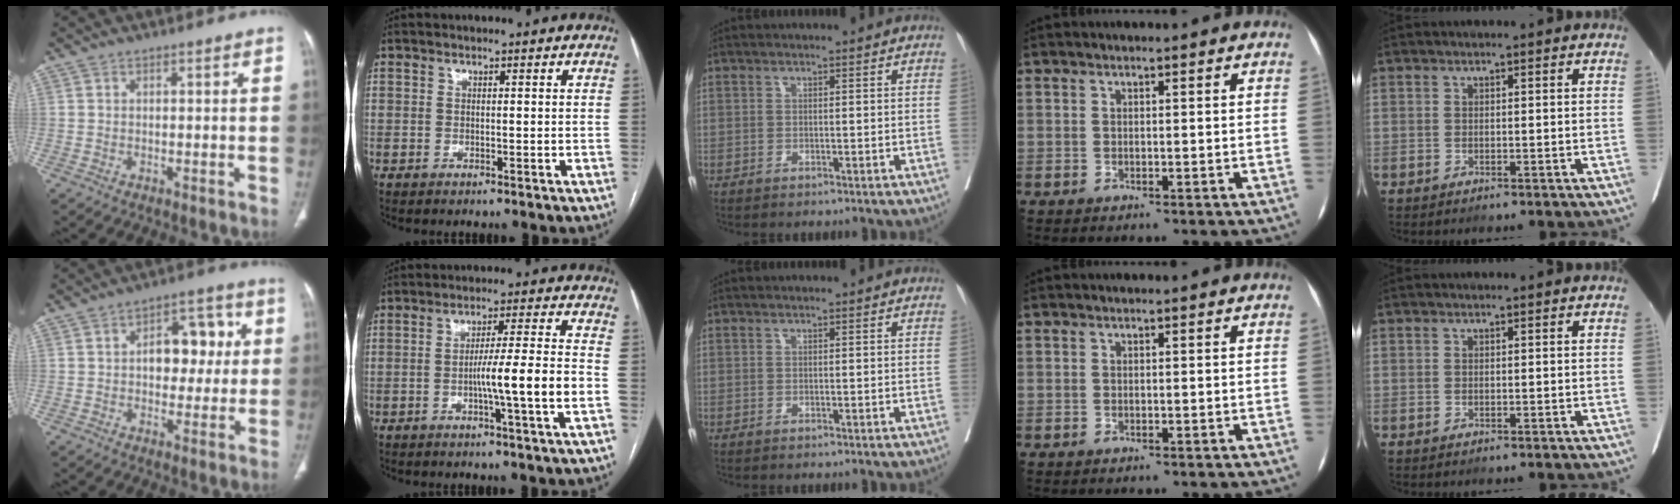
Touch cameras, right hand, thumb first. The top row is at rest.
{"thumb": {"total": 10.5, "force": [1.4, 6.9, 7.9], "torque": [-0.064, 0.020, 0.019]}, "index": {"total": 9.2, "force": [-2.3, -1.1, 8.9], "torque": [-0.145, 0.001, -0.037]}}